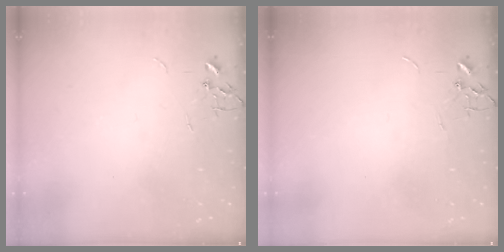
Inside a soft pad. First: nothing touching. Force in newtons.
{"total": 0.0}